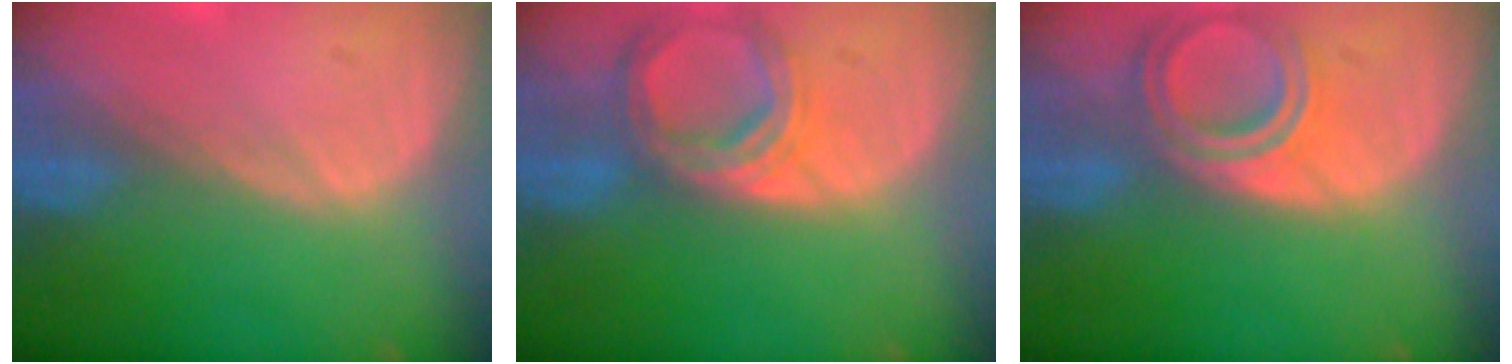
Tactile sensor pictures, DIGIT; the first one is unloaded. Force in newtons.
{"total": 6.8, "press": 6.2, "slide": 2.6}
{"total": 6.6, "press": 6.0, "slide": 2.8}